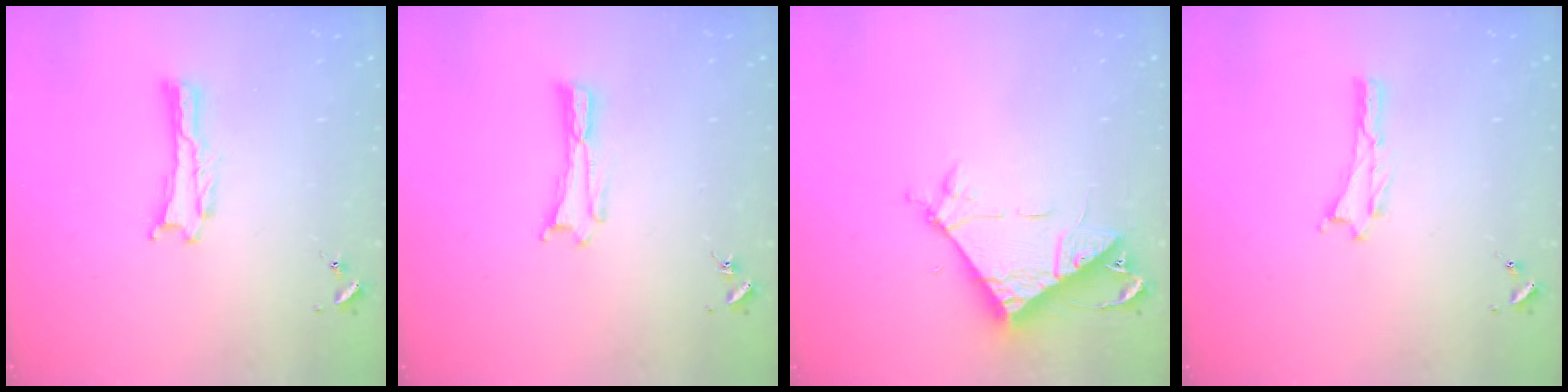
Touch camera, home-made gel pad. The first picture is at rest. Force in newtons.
{"total": 0.0}
{"total": 8.4, "press": 8.3, "slide": 0.7}
{"total": 0.0}